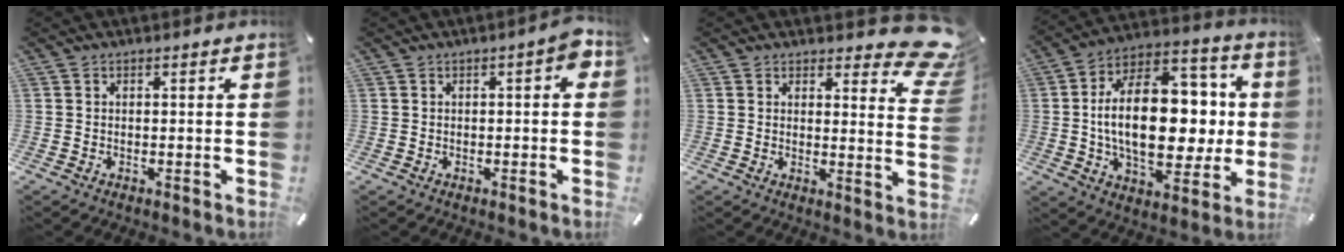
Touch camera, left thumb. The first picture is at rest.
{"total": 3.8, "force": [0.0, 1.5, 3.5], "torque": [-0.048, 0.006, -0.006]}
{"total": 8.3, "force": [6.1, 3.7, 4.3], "torque": [-0.031, -0.053, 0.102]}
{"total": 24.3, "force": [0.2, 14.6, 19.4], "torque": [-0.343, 0.001, 0.005]}